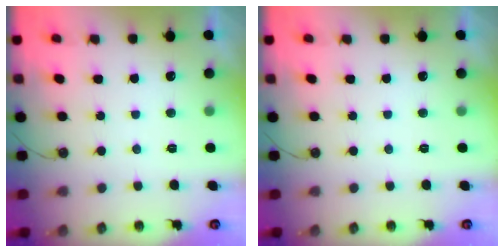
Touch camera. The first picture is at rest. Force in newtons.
{"total": 0.0}